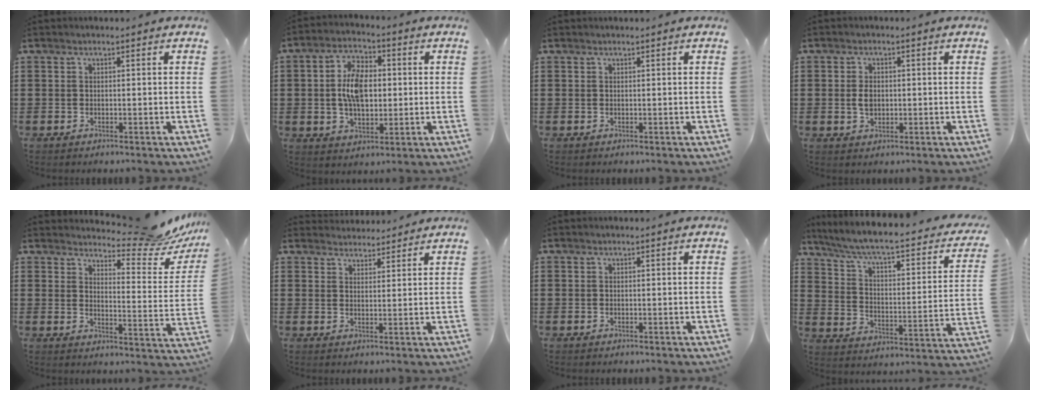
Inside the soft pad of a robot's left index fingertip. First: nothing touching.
{"total": 8.1, "force": [0.5, 4.5, 6.7], "torque": [-0.136, 0.010, 0.002]}
{"total": 0.0}
{"total": 2.6, "force": [0.0, 1.7, 1.9], "torque": [-0.040, 0.006, 0.000]}
{"total": 9.3, "force": [8.4, 1.3, 3.9], "torque": [-0.060, -0.063, 0.142]}
{"total": 2.8, "force": [2.8, 0.5, -0.3], "torque": [-0.003, -0.005, 0.053]}
{"total": 0.0}
{"total": 5.3, "force": [3.9, 0.4, 3.6], "torque": [-0.087, -0.039, 0.058]}